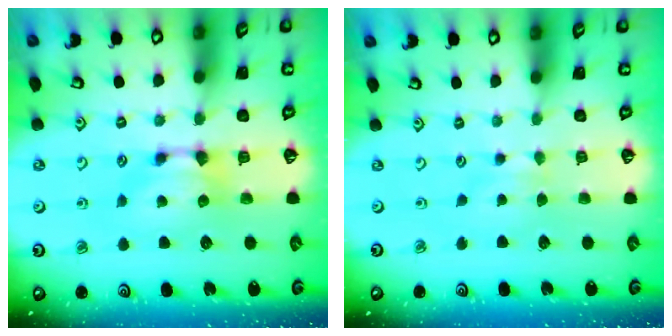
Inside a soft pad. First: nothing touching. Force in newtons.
{"total": 2.4, "press": 2.3, "slide": 0.5}